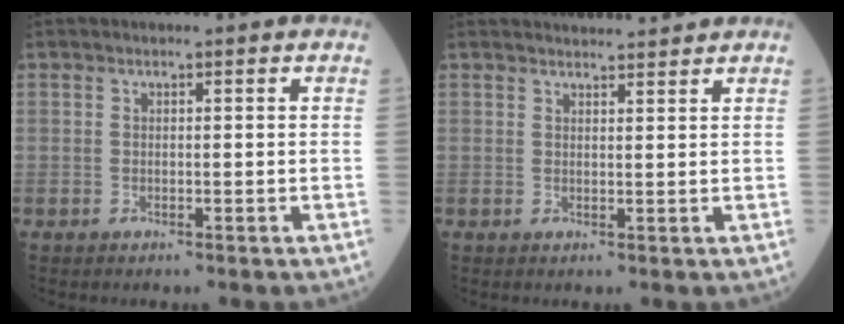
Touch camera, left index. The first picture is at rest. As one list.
[{"total": 4.8, "force": [4.7, 0.1, 0.9], "torque": [-0.013, 0.018, 0.063]}]